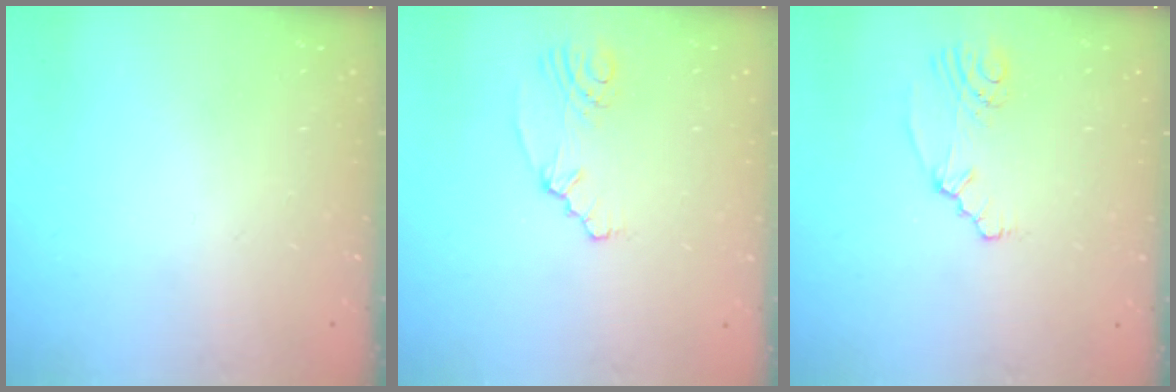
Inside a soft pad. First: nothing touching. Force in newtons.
{"total": 2.4, "press": 2.1, "slide": 1.2}
{"total": 2.5, "press": 2.2, "slide": 1.2}